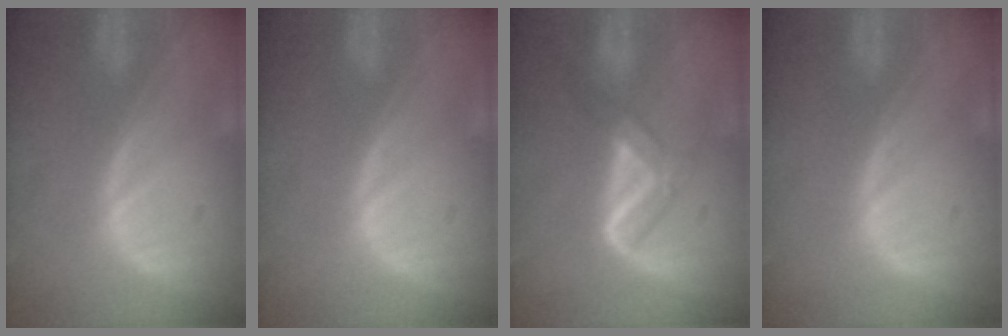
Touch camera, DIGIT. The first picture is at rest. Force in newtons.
{"total": 0.0}
{"total": 5.2, "press": 4.9, "slide": 2.0}
{"total": 0.0}